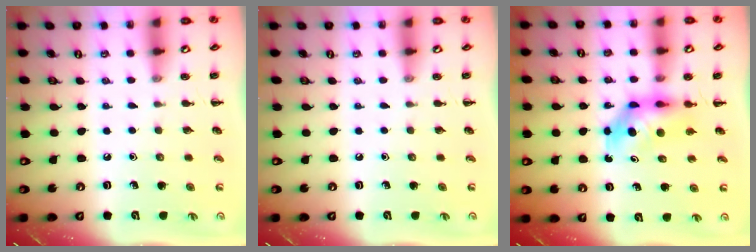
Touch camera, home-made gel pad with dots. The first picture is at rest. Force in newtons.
{"total": 0.0}
{"total": 5.1, "press": 5.0, "slide": 0.6}